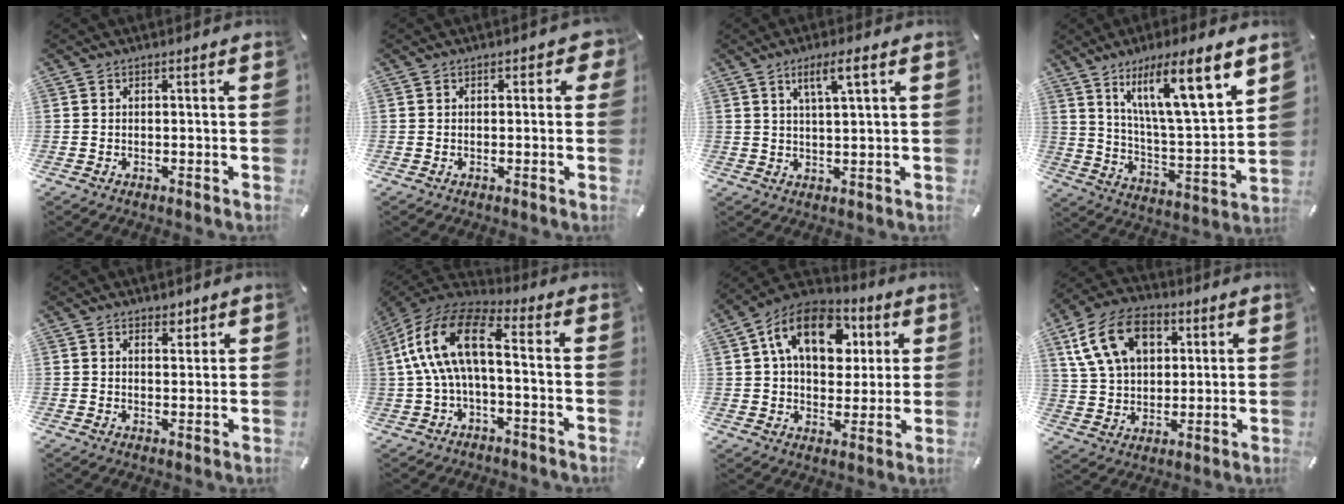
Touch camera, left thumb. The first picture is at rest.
{"total": 1.8, "force": [0.1, 1.2, 1.2], "torque": [-0.008, 0.001, -0.002]}
{"total": 5.8, "force": [2.9, 0.7, 5.0], "torque": [-0.103, 0.000, 0.047]}
{"total": 17.0, "force": [11.2, 3.7, 12.2], "torque": [-0.207, -0.059, 0.177]}
{"total": 2.4, "force": [1.7, 1.6, 0.8], "torque": [-0.002, -0.005, 0.027]}
{"total": 14.8, "force": [1.0, 7.3, 12.8], "torque": [-0.272, 0.001, 0.014]}
{"total": 17.0, "force": [5.8, 11.5, 11.1], "torque": [-0.180, -0.004, 0.103]}
{"total": 15.0, "force": [5.9, 10.5, 8.9], "torque": [-0.179, 0.001, 0.112]}